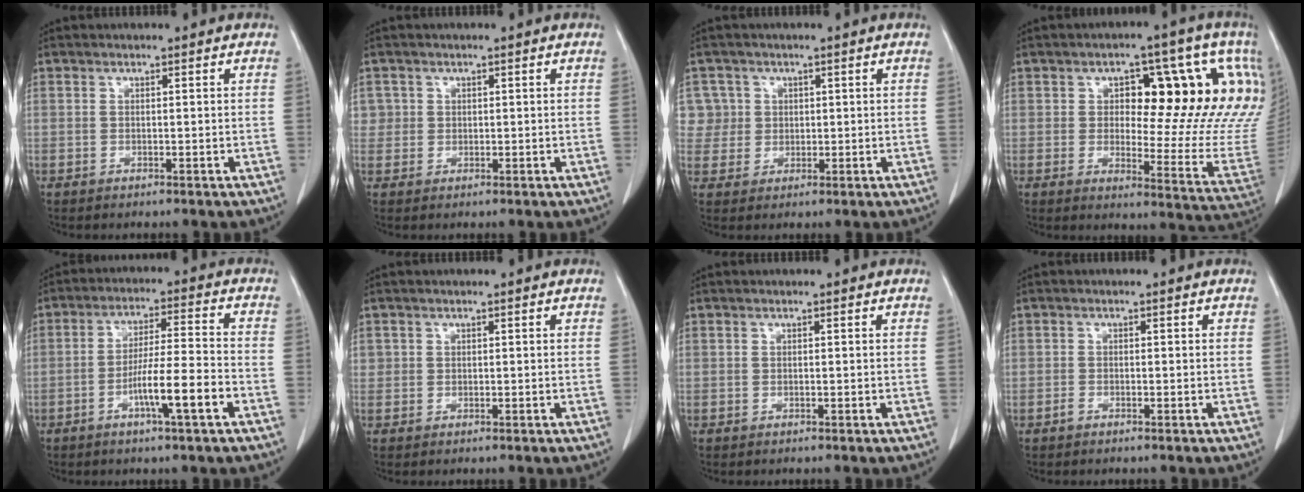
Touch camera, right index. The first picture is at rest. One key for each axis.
{"total": 1.9, "fx": 0.5, "fy": 1.9, "fz": -0.1, "tx": 0.018, "ty": 0.002, "tz": 0.004}
{"total": 4.6, "fx": 1.3, "fy": 4.3, "fz": -0.4, "tx": 0.024, "ty": 0.011, "tz": 0.028}
{"total": 21.3, "fx": 7.2, "fy": 7.1, "fz": 18.7, "tx": -0.199, "ty": 0.028, "tz": 0.104}
{"total": 8.9, "fx": -3.8, "fy": -0.1, "fz": 8.0, "tx": -0.145, "ty": 0.000, "tz": -0.066}
{"total": 0.9, "fx": 0.2, "fy": 0.8, "fz": 0.0, "tx": 0.009, "ty": 0.002, "tz": 0.001}
{"total": 0.0}
{"total": 0.8, "fx": -0.5, "fy": 0.6, "fz": 0.1, "tx": -0.003, "ty": 0.003, "tz": -0.012}